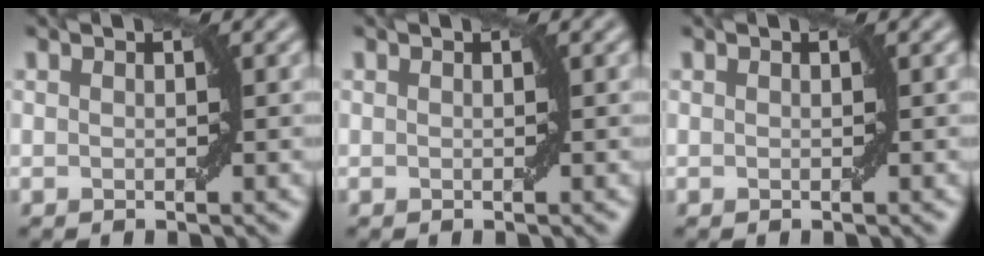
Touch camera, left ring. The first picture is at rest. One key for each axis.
{"total": 0.0}
{"total": 0.0}